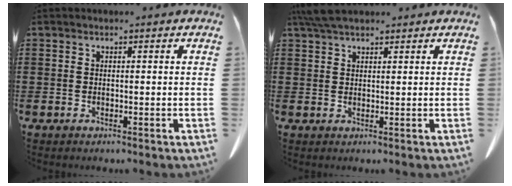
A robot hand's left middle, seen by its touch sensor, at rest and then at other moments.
{"total": 4.1, "force": [3.2, 1.1, 2.4], "torque": [-0.055, 0.002, 0.061]}